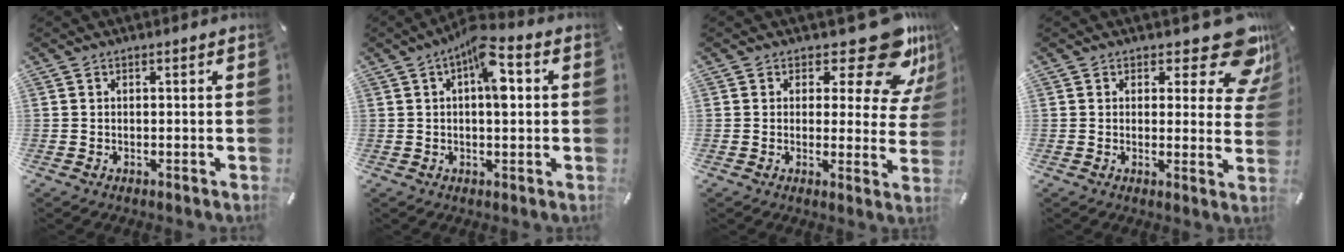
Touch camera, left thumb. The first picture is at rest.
{"total": 8.6, "force": [2.0, 3.6, 7.5], "torque": [-0.105, -0.002, 0.027]}
{"total": 15.8, "force": [9.7, 6.4, 10.7], "torque": [-0.128, -0.073, 0.160]}
{"total": 13.0, "force": [8.2, 5.5, 8.5], "torque": [-0.090, -0.065, 0.139]}